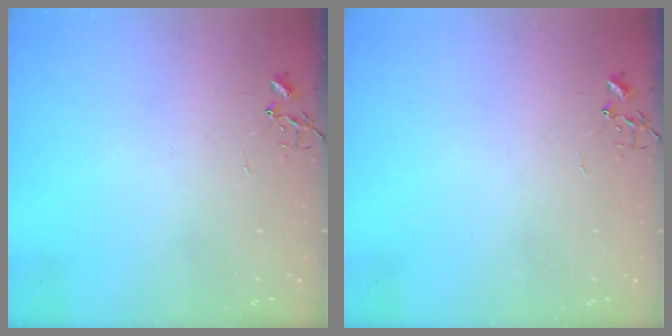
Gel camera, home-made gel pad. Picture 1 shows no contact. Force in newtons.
{"total": 0.0}